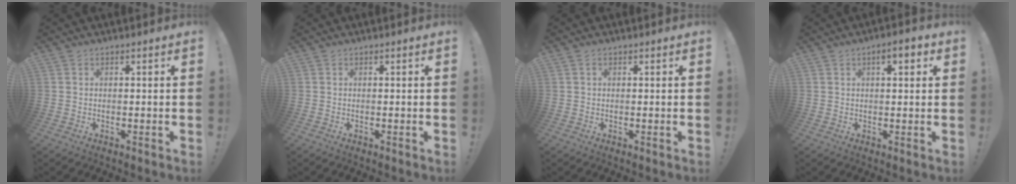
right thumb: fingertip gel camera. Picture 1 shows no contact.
{"total": 0.0}
{"total": 0.6, "force": [0.3, 0.4, 0.3], "torque": [0.000, -0.001, 0.004]}
{"total": 4.7, "force": [1.9, 1.6, 4.0], "torque": [-0.047, -0.005, 0.024]}